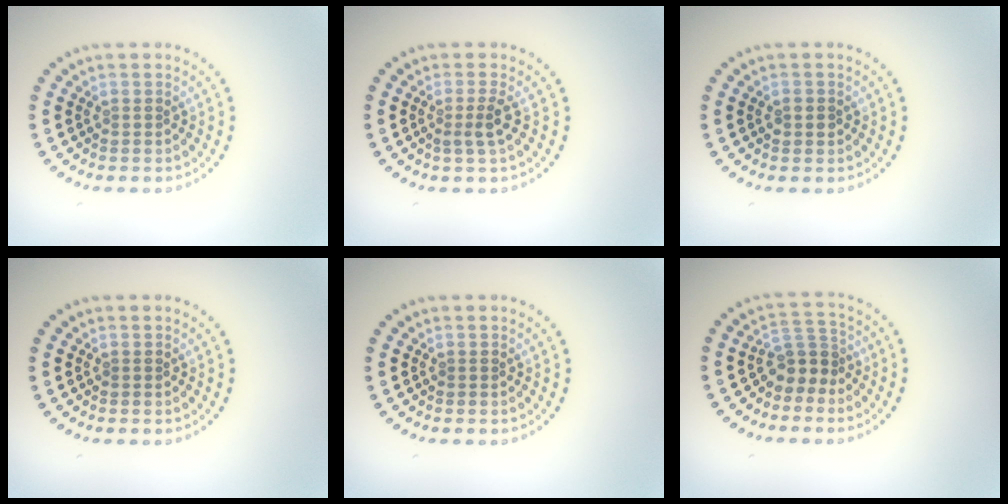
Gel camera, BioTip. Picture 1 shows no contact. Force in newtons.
{"total": 1.8, "press": 1.3, "slide": 1.2}
{"total": 1.1, "press": 1.1, "slide": 0.3}
{"total": 0.0}
{"total": 0.0}
{"total": 2.7, "press": 2.2, "slide": 1.7}